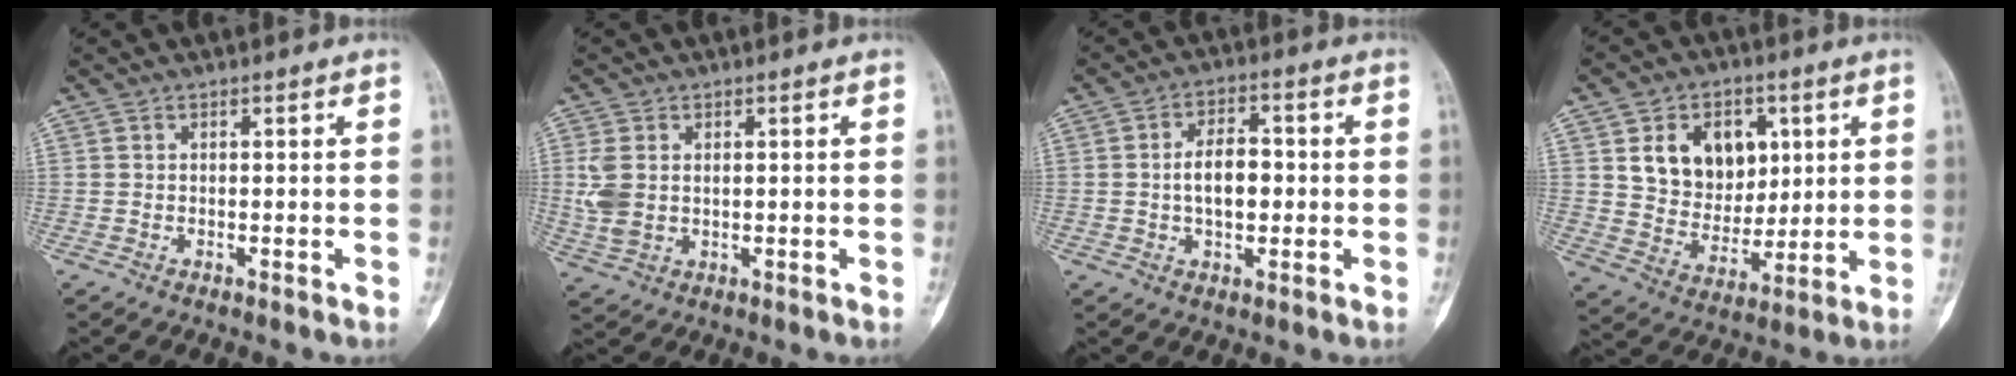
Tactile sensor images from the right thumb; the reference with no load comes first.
{"total": 5.5, "force": [0.8, 3.7, 4.0], "torque": [-0.100, 0.000, 0.023]}
{"total": 7.4, "force": [-0.2, 4.2, 6.1], "torque": [-0.087, 0.013, -0.009]}
{"total": 14.2, "force": [4.5, 10.6, 8.3], "torque": [-0.080, -0.022, 0.085]}